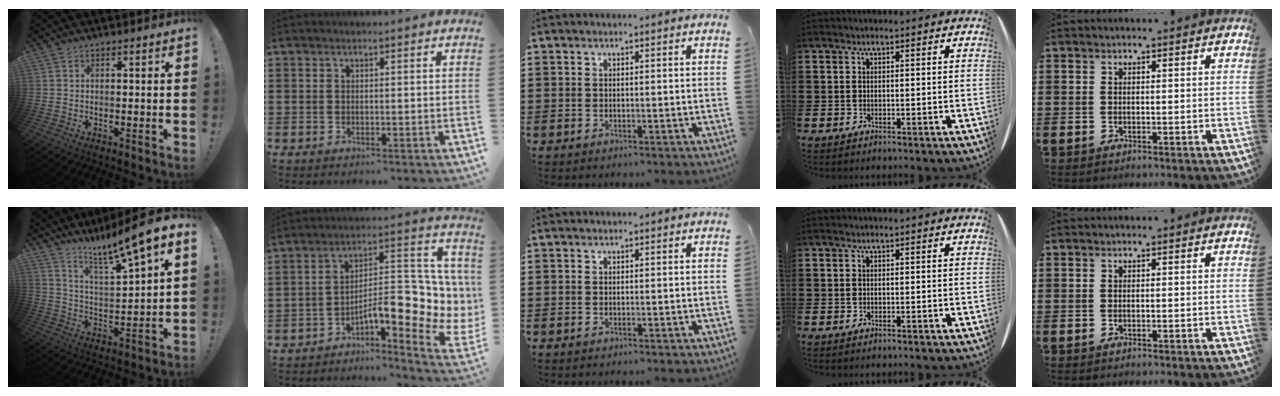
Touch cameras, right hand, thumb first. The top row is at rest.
{"thumb": {"total": 11.5, "force": [9.2, 0.1, 6.9], "torque": [-0.130, -0.073, 0.146]}, "index": {"total": 10.3, "force": [-2.9, 3.8, 9.1], "torque": [-0.128, -0.034, -0.062]}}